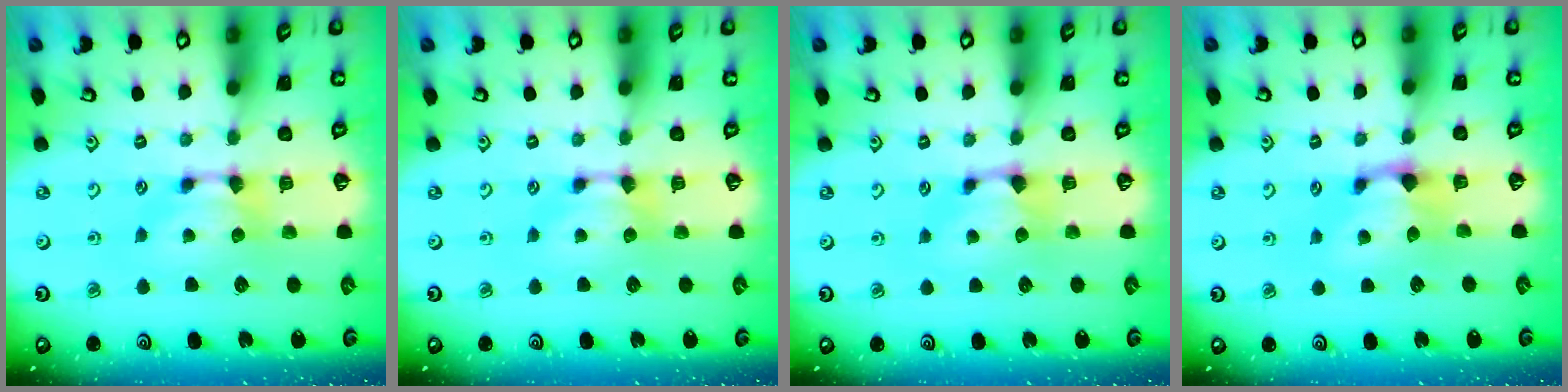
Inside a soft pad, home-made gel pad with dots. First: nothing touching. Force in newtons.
{"total": 0.0}
{"total": 1.0, "press": 0.7, "slide": 0.6}
{"total": 1.0, "press": 0.2, "slide": 0.9}